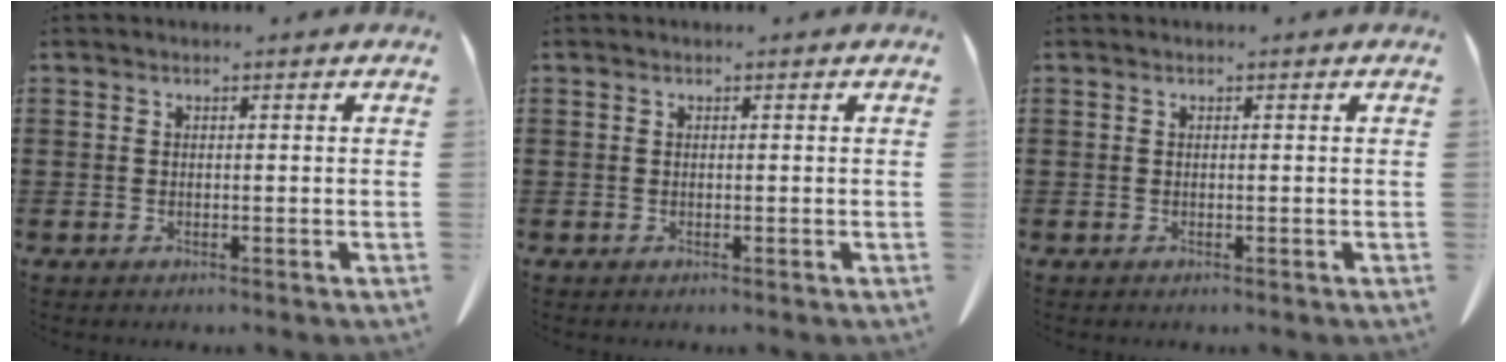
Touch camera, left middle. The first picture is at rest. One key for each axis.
{"total": 0.0}
{"total": 0.0}